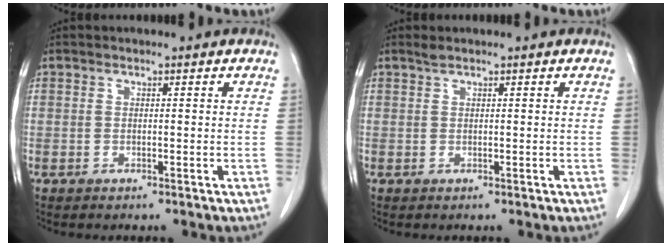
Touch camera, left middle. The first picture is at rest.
{"total": 0.6, "force": [0.5, 0.0, 0.3], "torque": [-0.013, 0.007, 0.015]}